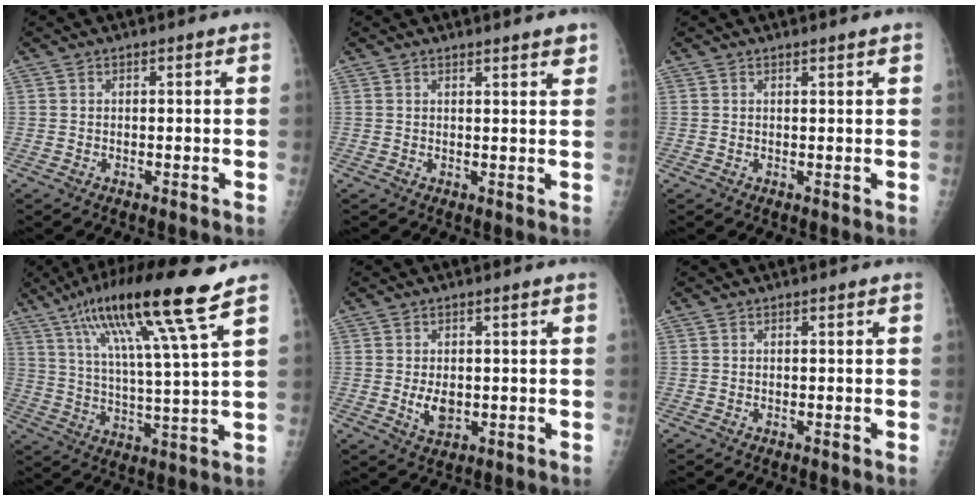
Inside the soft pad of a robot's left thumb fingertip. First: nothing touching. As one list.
[{"total": 2.6, "force": [2.2, 0.2, 1.4], "torque": [-0.011, -0.011, 0.026]}, {"total": 1.0, "force": [0.8, -0.1, 0.5], "torque": [-0.005, -0.002, 0.014]}, {"total": 17.5, "force": [10.3, 0.5, 14.1], "torque": [-0.246, -0.032, 0.176]}, {"total": 4.1, "force": [-0.2, 2.4, 3.3], "torque": [-0.049, -0.006, 0.004]}, {"total": 0.0}]